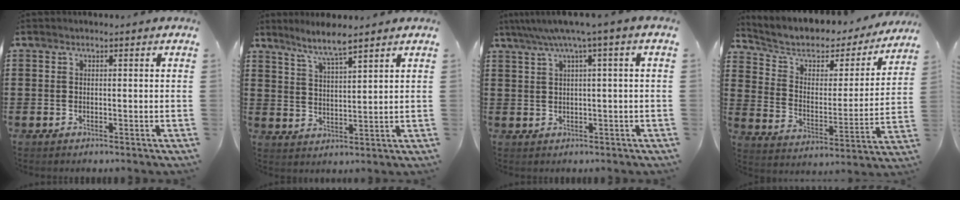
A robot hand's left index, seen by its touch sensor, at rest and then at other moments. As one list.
[{"total": 5.1, "force": [4.4, -0.1, 2.6], "torque": [-0.066, -0.014, 0.076]}, {"total": 4.0, "force": [1.3, -0.6, 3.7], "torque": [-0.074, -0.006, 0.018]}, {"total": 5.3, "force": [3.9, 2.8, 2.1], "torque": [-0.070, -0.030, 0.062]}]